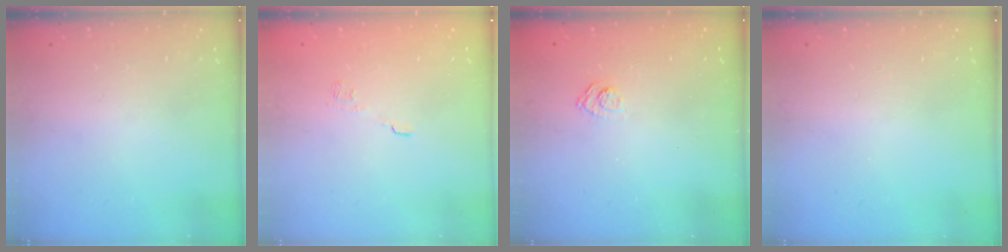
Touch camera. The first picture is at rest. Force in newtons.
{"total": 6.5, "press": 6.4, "slide": 1.1}
{"total": 3.1, "press": 2.8, "slide": 1.3}
{"total": 0.0}